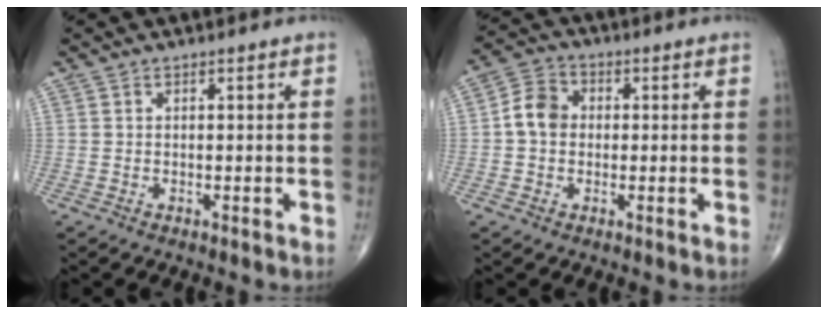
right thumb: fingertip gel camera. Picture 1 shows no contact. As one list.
[{"total": 6.1, "force": [-0.1, 5.0, 3.5], "torque": [-0.054, 0.019, -0.012]}]